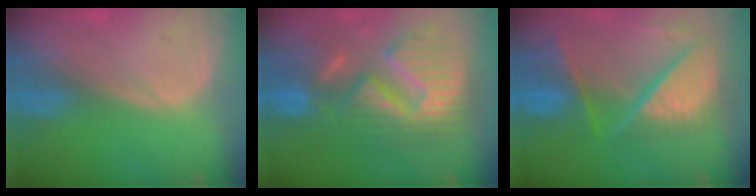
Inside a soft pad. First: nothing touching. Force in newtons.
{"total": 13.1, "press": 13.0, "slide": 1.2}
{"total": 11.5, "press": 9.6, "slide": 6.4}